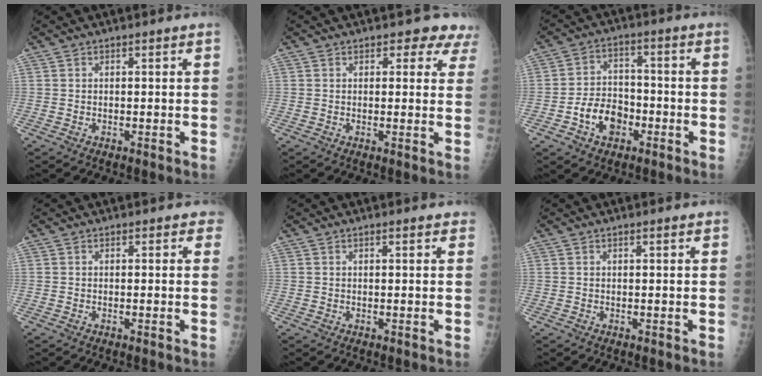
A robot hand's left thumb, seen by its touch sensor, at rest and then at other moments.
{"total": 4.5, "force": [3.4, 2.6, 1.5], "torque": [0.021, -0.013, 0.023]}
{"total": 8.5, "force": [-3.6, 6.1, 4.7], "torque": [-0.054, 0.032, -0.062]}
{"total": 1.1, "force": [0.8, 0.8, 0.4], "torque": [0.015, -0.002, -0.004]}
{"total": 1.4, "force": [0.9, 0.4, 0.9], "torque": [-0.009, 0.000, 0.009]}
{"total": 0.7, "force": [0.5, 0.1, 0.6], "torque": [-0.008, 0.001, 0.005]}